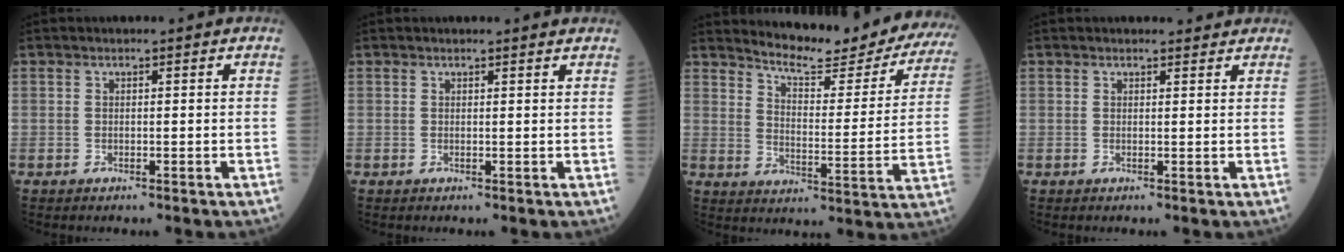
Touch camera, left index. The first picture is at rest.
{"total": 1.6, "force": [1.6, -0.1, 0.4], "torque": [-0.013, -0.003, 0.014]}
{"total": 20.6, "force": [19.1, 2.6, 7.4], "torque": [-0.098, -0.076, 0.232]}
{"total": 2.1, "force": [2.0, 0.5, 0.2], "torque": [-0.009, 0.003, 0.021]}